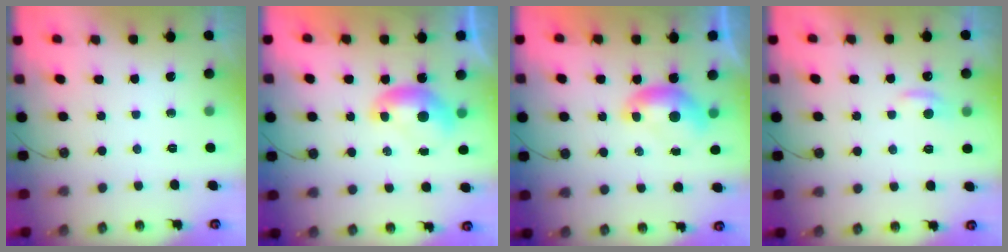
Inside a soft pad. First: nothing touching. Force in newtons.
{"total": 0.0}
{"total": 0.0}
{"total": 0.9, "press": 0.8, "slide": 0.4}